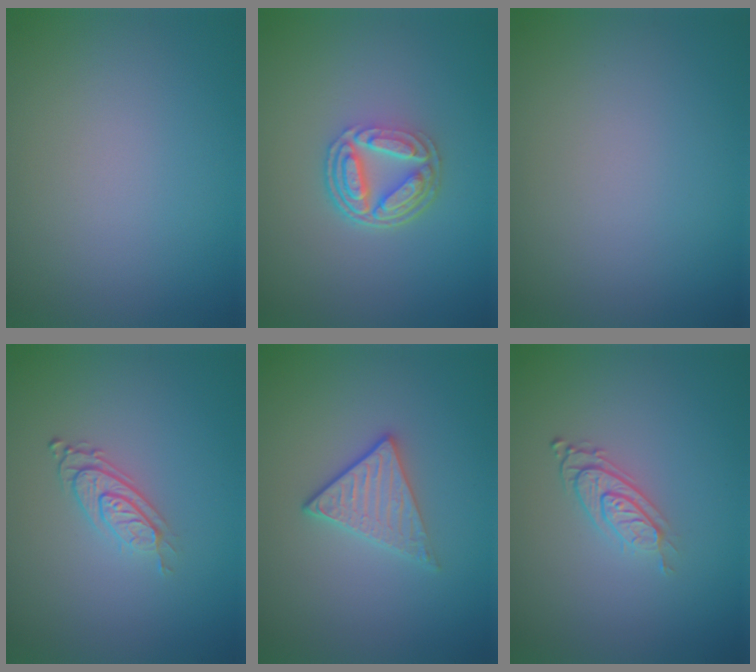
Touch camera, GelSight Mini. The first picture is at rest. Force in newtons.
{"total": 5.1, "press": 3.6, "slide": 3.6}
{"total": 0.0}
{"total": 2.9, "press": 2.0, "slide": 2.0}
{"total": 2.3, "press": 2.0, "slide": 1.0}
{"total": 2.9, "press": 1.9, "slide": 2.1}